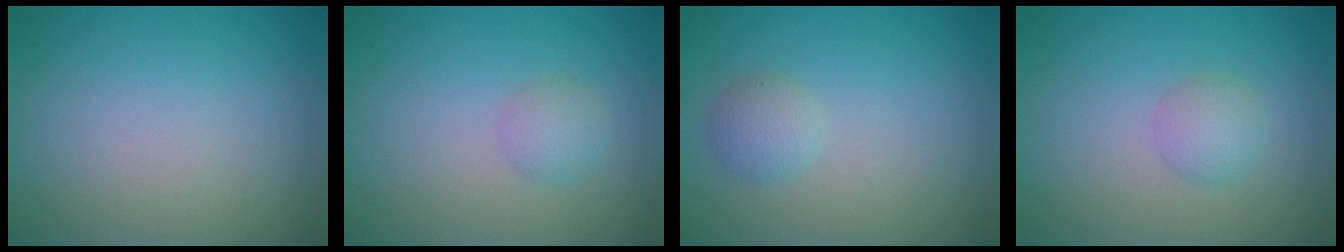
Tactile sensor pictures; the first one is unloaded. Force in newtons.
{"total": 1.6, "press": 1.6, "slide": 0.1}
{"total": 1.7, "press": 1.7, "slide": 0.0}
{"total": 1.9, "press": 1.9, "slide": 0.0}